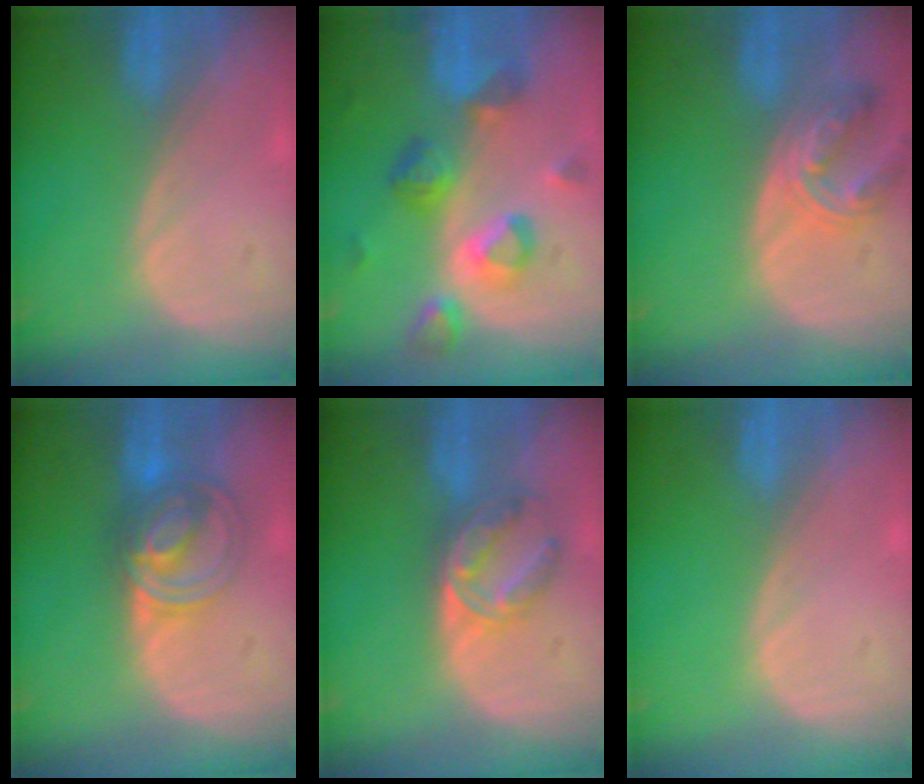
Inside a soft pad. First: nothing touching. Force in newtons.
{"total": 8.7, "press": 8.0, "slide": 3.5}
{"total": 7.0, "press": 6.3, "slide": 3.0}
{"total": 6.9, "press": 6.5, "slide": 2.2}
{"total": 6.3, "press": 5.7, "slide": 2.7}
{"total": 0.0}